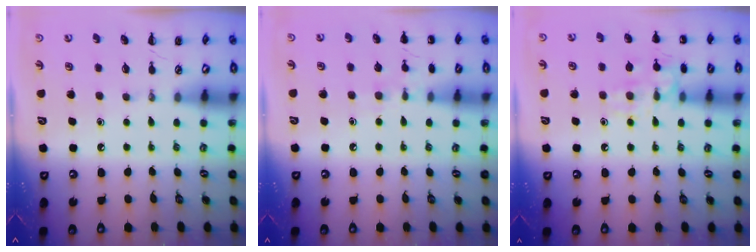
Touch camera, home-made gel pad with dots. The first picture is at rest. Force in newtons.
{"total": 5.5, "press": 5.3, "slide": 1.6}
{"total": 12.0, "press": 11.9, "slide": 0.7}